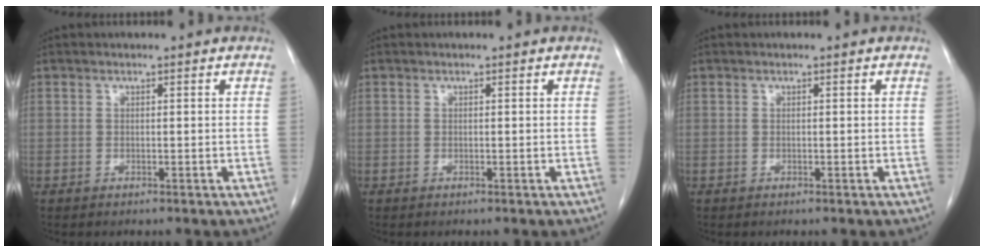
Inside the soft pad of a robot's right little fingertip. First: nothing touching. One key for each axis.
{"total": 0.0}
{"total": 0.0}